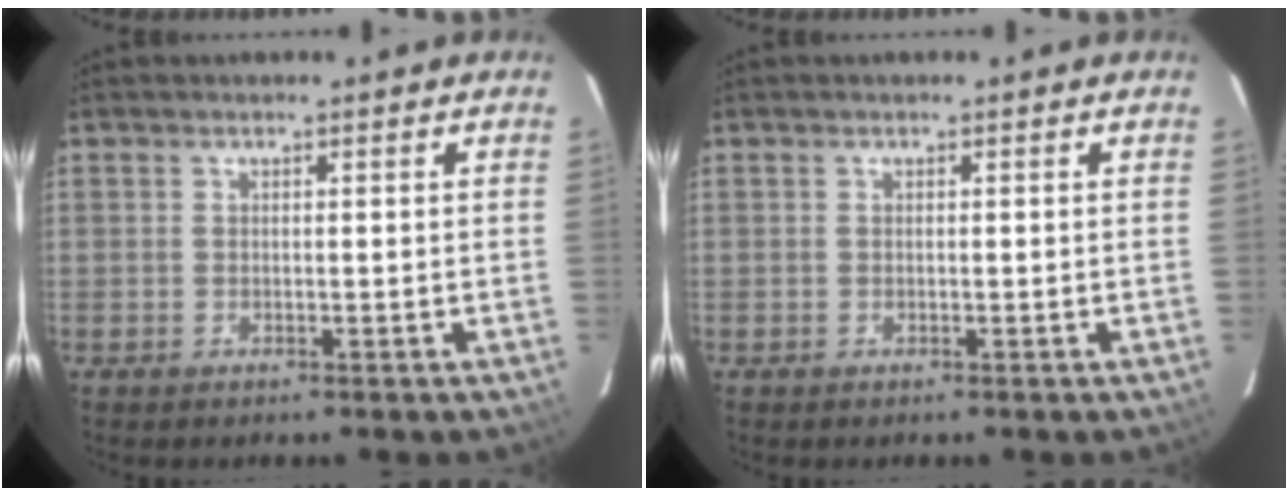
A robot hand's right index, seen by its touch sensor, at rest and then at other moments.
{"total": 0.0}